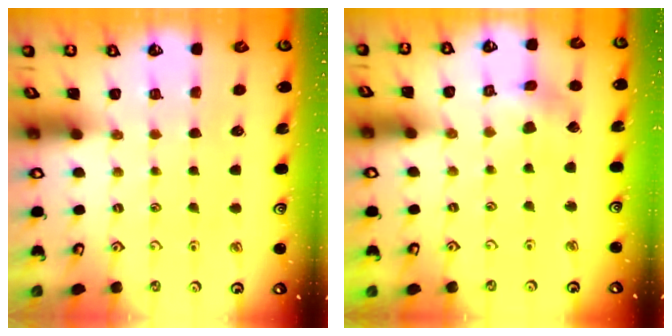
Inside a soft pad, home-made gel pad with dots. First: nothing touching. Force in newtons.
{"total": 4.8, "press": 4.7, "slide": 0.6}